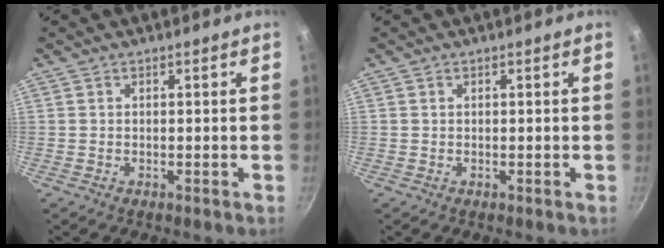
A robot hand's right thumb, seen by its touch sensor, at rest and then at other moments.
{"total": 0.0}